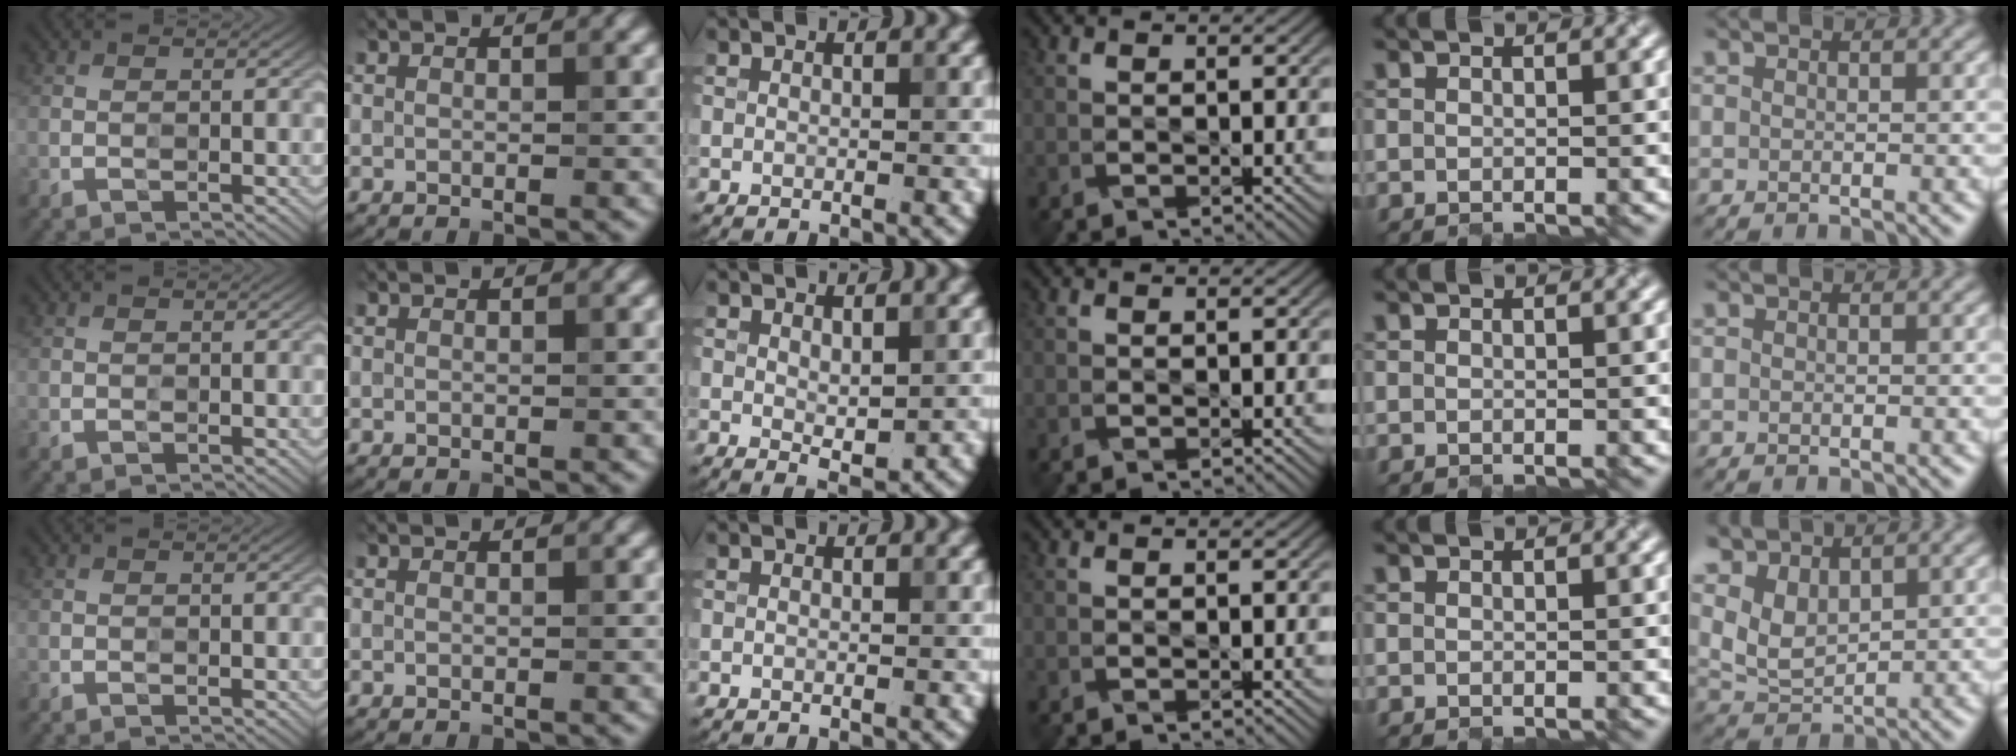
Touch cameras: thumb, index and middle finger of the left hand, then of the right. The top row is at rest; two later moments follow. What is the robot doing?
{"motion": "close", "object": "egg carton"}